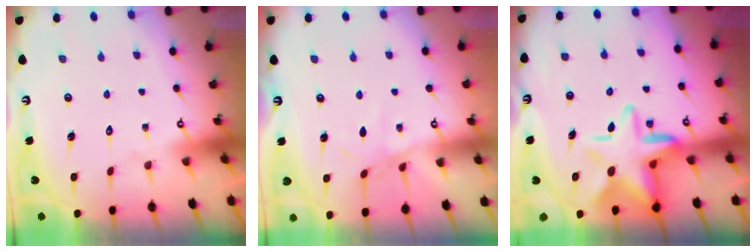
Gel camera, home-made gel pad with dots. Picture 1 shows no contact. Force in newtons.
{"total": 3.1, "press": 3.1, "slide": 0.4}
{"total": 13.2, "press": 13.0, "slide": 2.5}